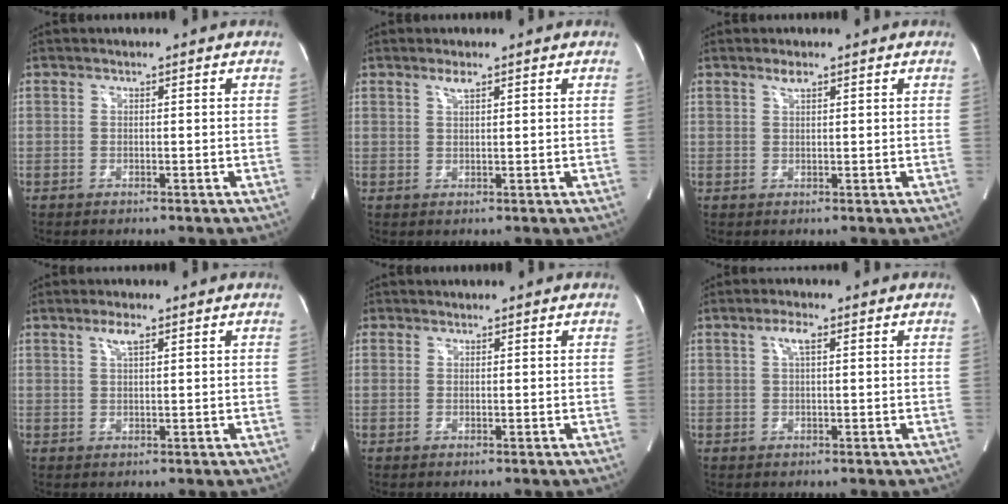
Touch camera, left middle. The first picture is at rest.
{"total": 1.5, "force": [1.1, 0.2, 1.1], "torque": [-0.025, 0.002, 0.023]}
{"total": 1.3, "force": [1.0, 0.2, 0.9], "torque": [-0.020, 0.003, 0.021]}
{"total": 2.3, "force": [1.4, 0.4, 1.8], "torque": [-0.038, 0.002, 0.026]}
{"total": 0.9, "force": [0.5, 0.8, 0.0], "torque": [0.007, 0.001, 0.006]}
{"total": 2.5, "force": [1.0, 0.5, 2.2], "torque": [-0.044, 0.006, 0.018]}